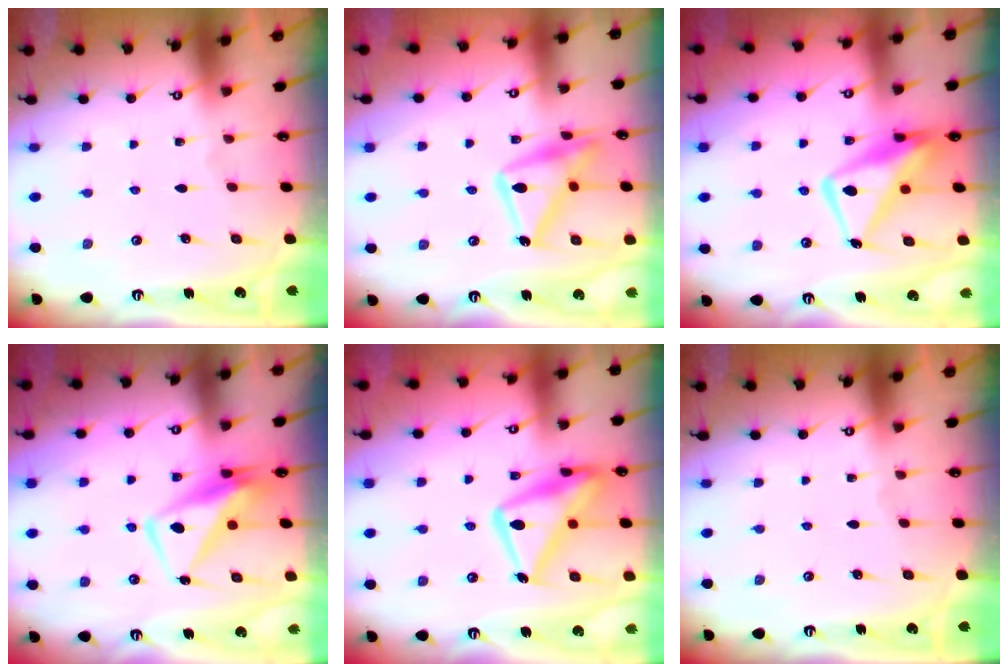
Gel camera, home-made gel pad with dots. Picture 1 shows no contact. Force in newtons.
{"total": 17.5, "press": 17.4, "slide": 1.0}
{"total": 11.9, "press": 11.8, "slide": 1.3}
{"total": 8.9, "press": 8.8, "slide": 1.6}
{"total": 18.3, "press": 18.2, "slide": 1.5}
{"total": 0.0}